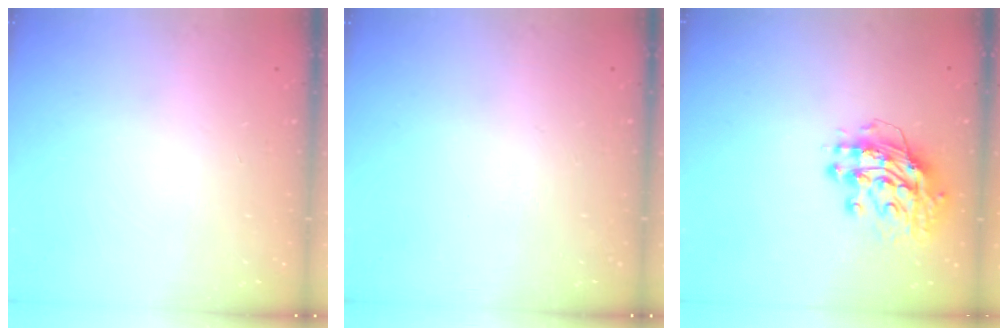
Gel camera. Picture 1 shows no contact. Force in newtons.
{"total": 0.0}
{"total": 12.9, "press": 12.8, "slide": 1.2}